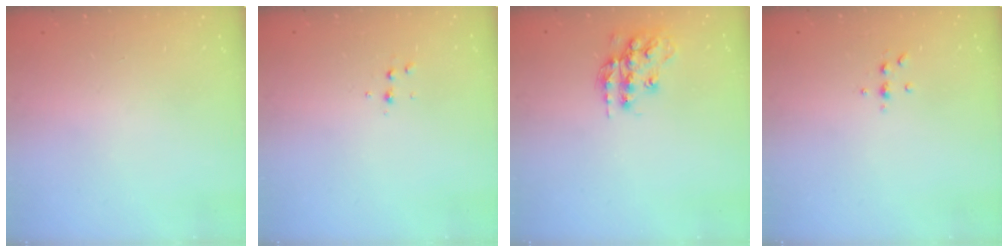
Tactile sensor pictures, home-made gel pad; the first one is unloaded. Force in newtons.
{"total": 4.1, "press": 4.0, "slide": 1.1}
{"total": 14.0, "press": 14.0, "slide": 0.6}
{"total": 4.2, "press": 4.1, "slide": 0.5}